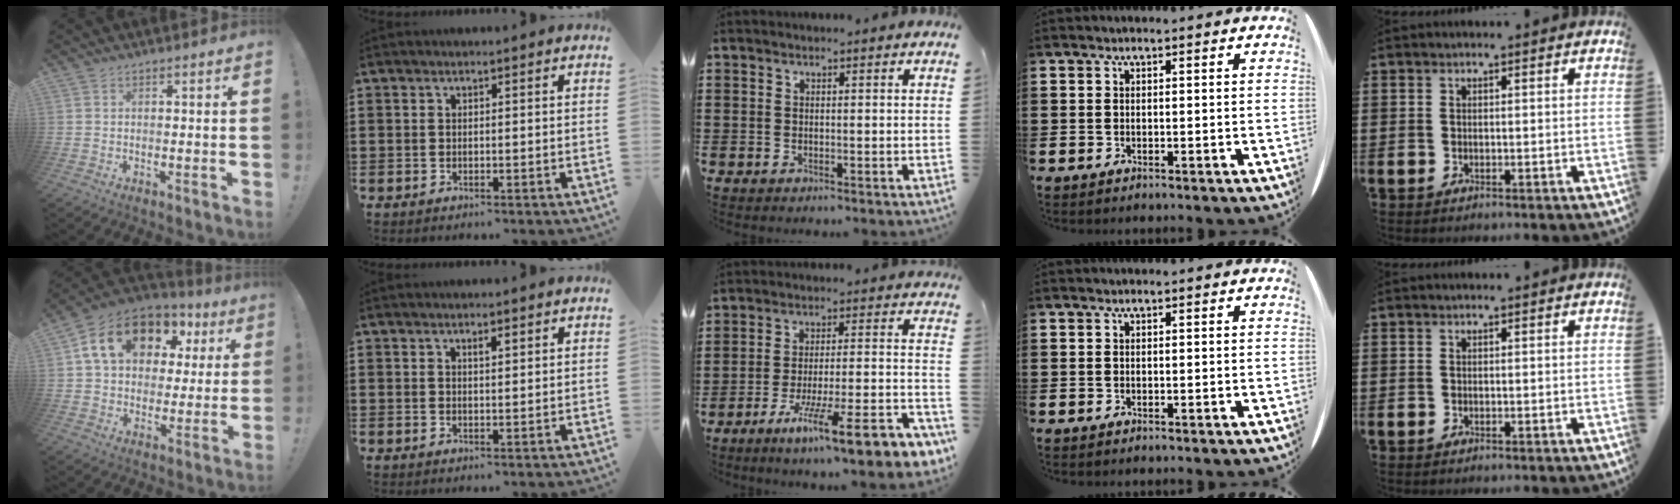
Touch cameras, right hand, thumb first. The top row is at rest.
{"thumb": {"total": 18.6, "force": [7.6, 12.9, 11.0], "torque": [-0.176, -0.015, 0.143]}, "index": {"total": 1.2, "force": [0.5, 0.3, 1.0], "torque": [-0.019, 0.003, 0.007]}, "middle": {"total": 11.5, "force": [-8.4, 0.9, 7.8], "torque": [-0.121, 0.014, -0.154]}}